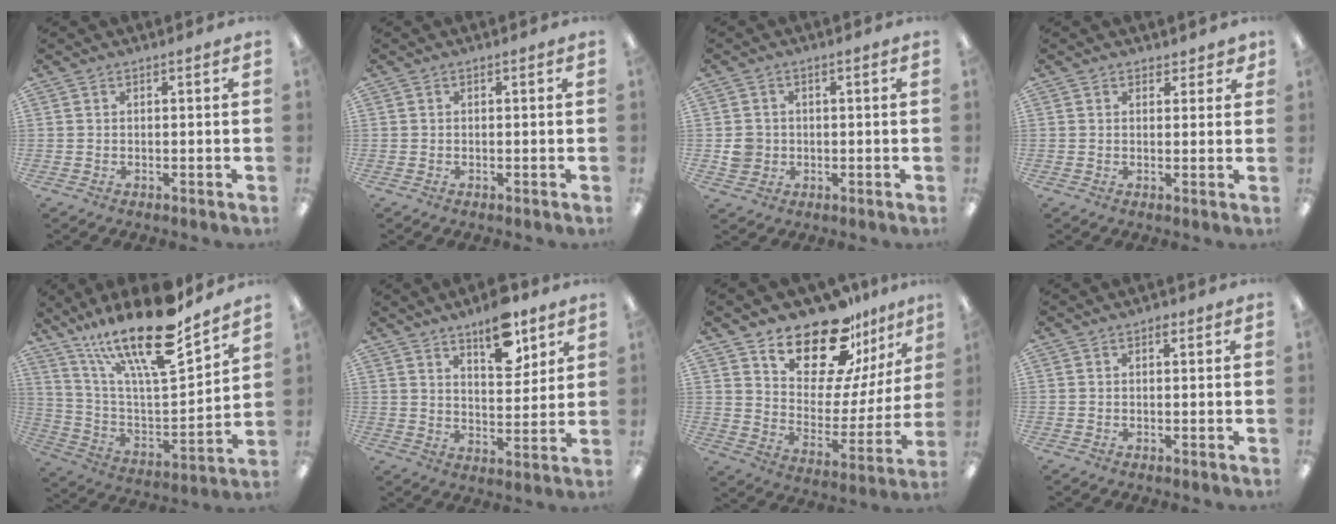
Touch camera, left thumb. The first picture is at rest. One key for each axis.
{"total": 0.0}
{"total": 4.0, "fx": -0.3, "fy": 3.8, "fz": 1.0, "tx": -0.012, "ty": 0.006, "tz": -0.005}
{"total": 2.3, "fx": 1.6, "fy": 1.6, "fz": 0.6, "tx": 0.005, "ty": -0.003, "tz": 0.028}
{"total": 23.1, "fx": 16.5, "fy": 6.5, "fz": 14.8, "tx": -0.263, "ty": -0.113, "tz": 0.276}
{"total": 11.4, "fx": 7.9, "fy": 4.8, "fz": 6.6, "tx": -0.079, "ty": -0.044, "tz": 0.131}
{"total": 18.9, "fx": 15.9, "fy": 7.2, "fz": 7.2, "tx": -0.126, "ty": -0.123, "tz": 0.281}
{"total": 1.0, "fx": 0.5, "fy": 0.6, "fz": 0.7, "tx": -0.008, "ty": 0.000, "tz": 0.007}